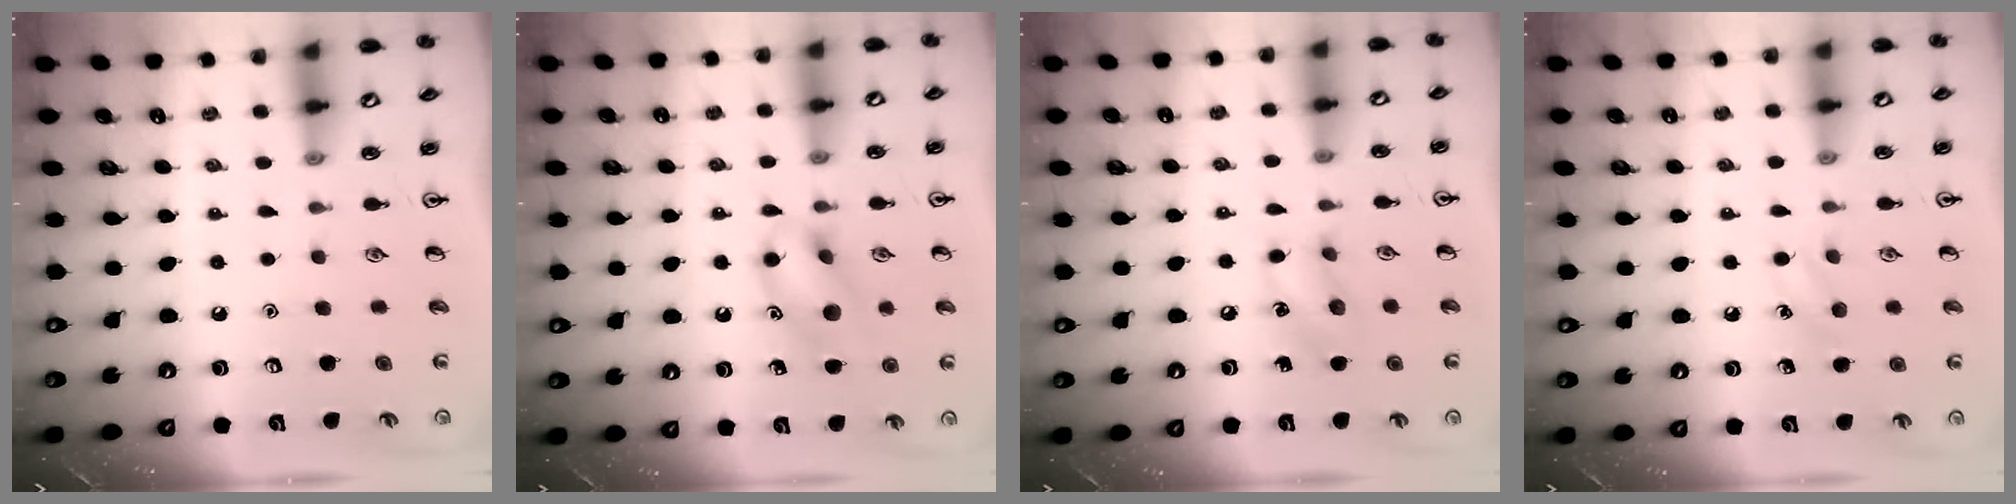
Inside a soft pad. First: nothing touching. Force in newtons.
{"total": 11.9, "press": 11.7, "slide": 2.1}
{"total": 8.8, "press": 8.7, "slide": 1.2}
{"total": 6.0, "press": 5.7, "slide": 1.7}